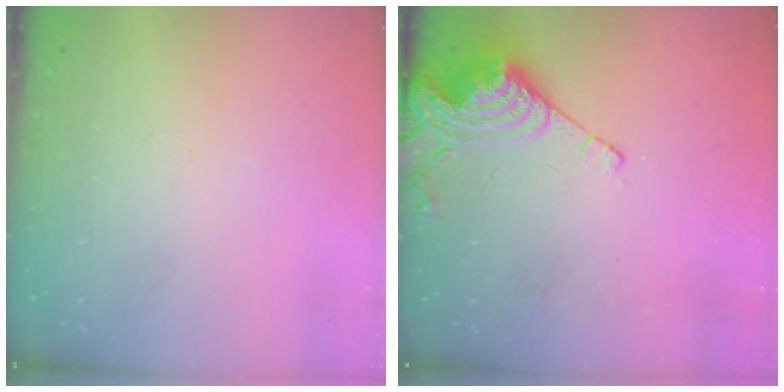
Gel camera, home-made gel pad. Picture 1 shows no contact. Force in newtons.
{"total": 13.5, "press": 13.5, "slide": 1.1}